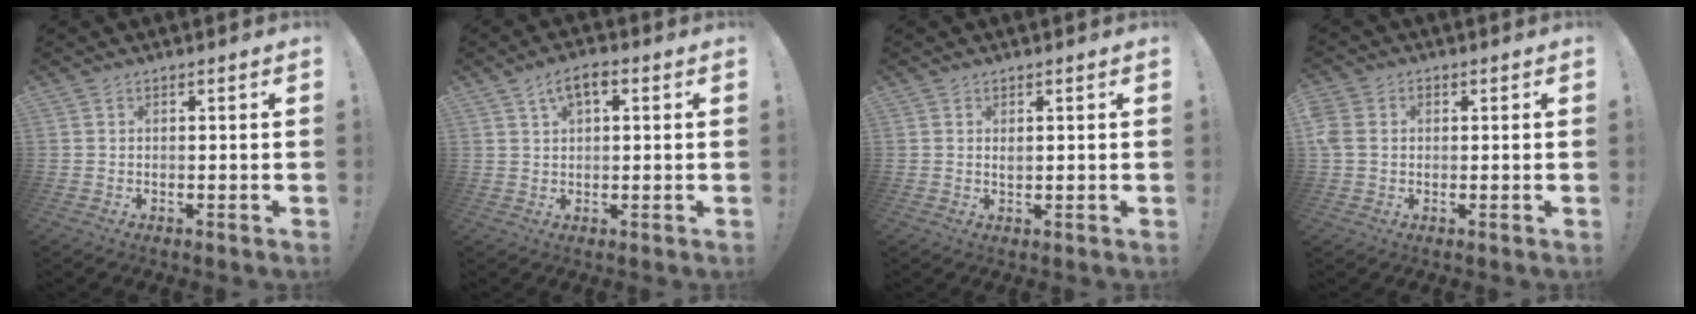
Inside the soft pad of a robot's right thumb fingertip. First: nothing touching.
{"total": 5.4, "force": [2.1, 2.8, 4.1], "torque": [-0.065, 0.004, 0.037]}
{"total": 1.1, "force": [0.6, 0.6, 0.8], "torque": [-0.011, -0.001, 0.009]}
{"total": 5.8, "force": [0.6, 4.6, 3.5], "torque": [-0.076, 0.002, 0.011]}